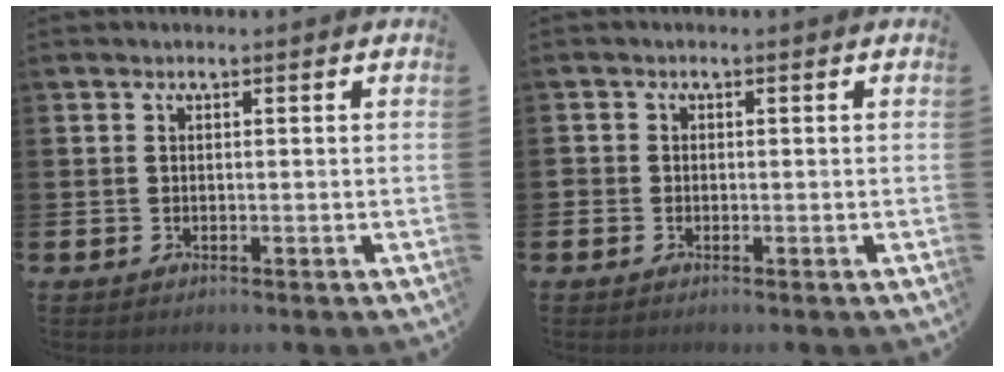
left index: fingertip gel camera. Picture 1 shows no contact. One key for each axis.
{"total": 0.9, "fx": -0.6, "fy": 0.7, "fz": 0.0, "tx": 0.003, "ty": 0.001, "tz": -0.013}